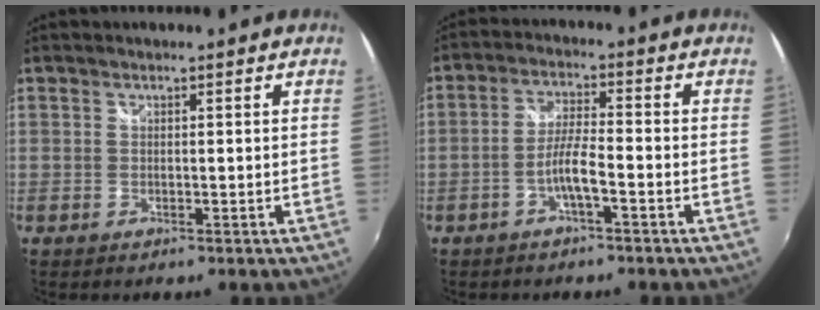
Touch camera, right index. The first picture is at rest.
{"total": 4.7, "force": [-2.4, 0.4, 4.0], "torque": [-0.083, 0.005, -0.044]}